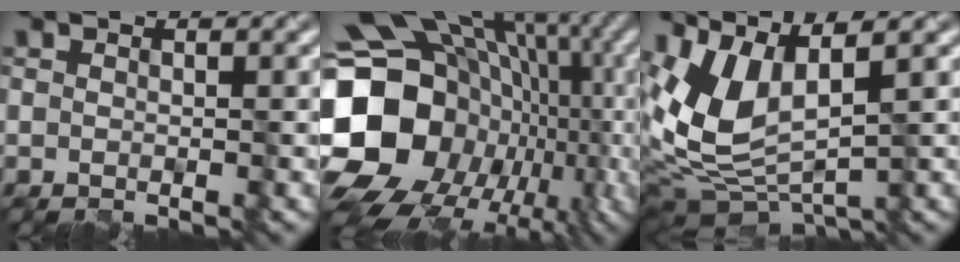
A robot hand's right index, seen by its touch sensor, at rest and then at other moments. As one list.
[{"total": 20.2, "force": [-2.1, 17.1, 10.6], "torque": [-0.189, -0.002, -0.055]}, {"total": 6.8, "force": [2.3, 3.1, 5.6], "torque": [-0.129, -0.013, 0.053]}]